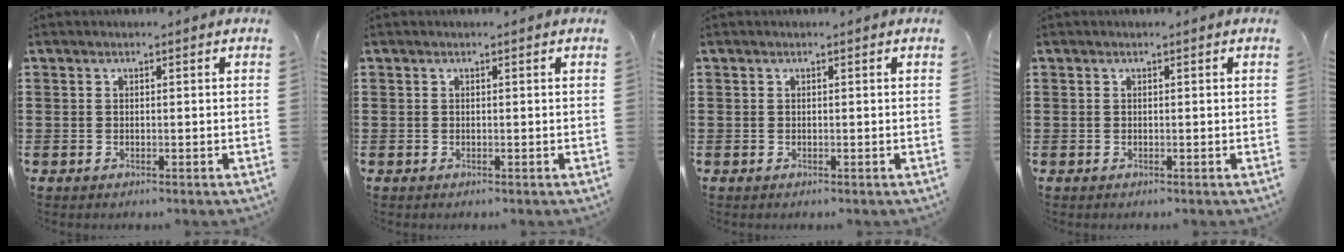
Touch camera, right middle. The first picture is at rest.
{"total": 0.0}
{"total": 0.0}
{"total": 0.0}